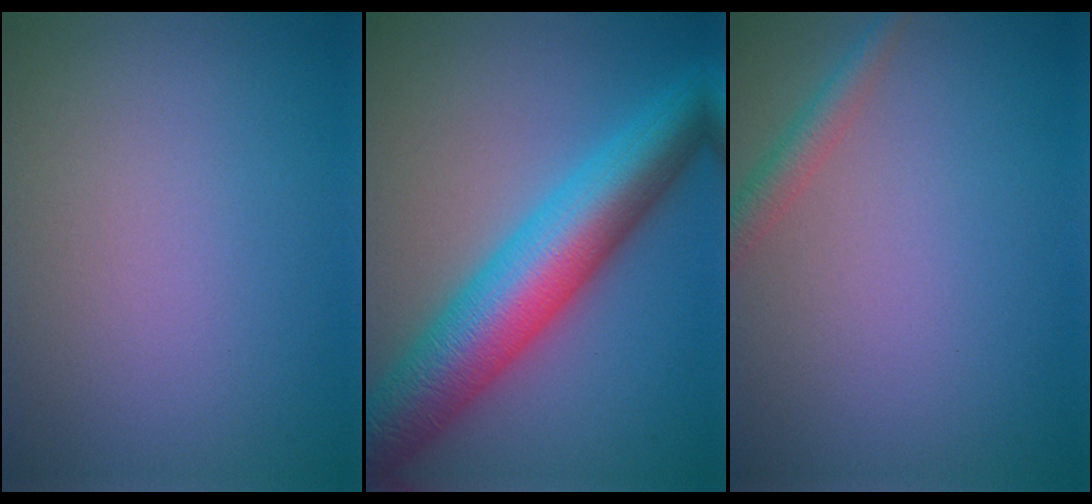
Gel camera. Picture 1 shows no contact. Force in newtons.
{"total": 10.3, "press": 10.3, "slide": 0.1}
{"total": 2.0, "press": 2.0, "slide": 0.1}